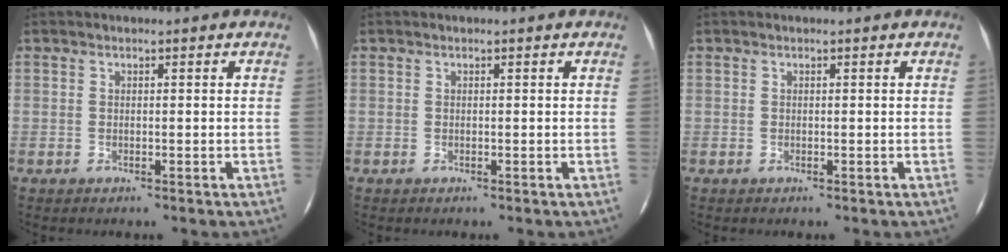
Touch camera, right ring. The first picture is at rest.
{"total": 0.0}
{"total": 0.0}